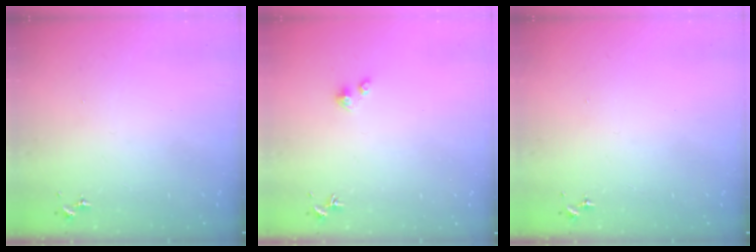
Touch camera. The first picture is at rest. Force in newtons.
{"total": 3.0, "press": 3.0, "slide": 0.3}
{"total": 0.0}